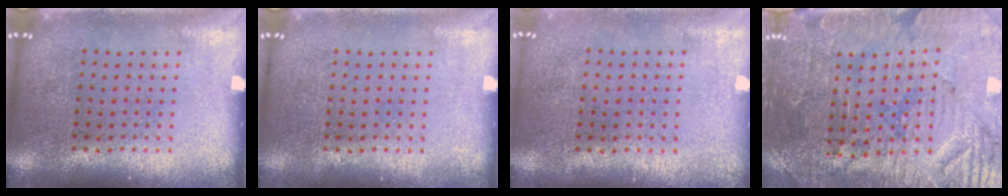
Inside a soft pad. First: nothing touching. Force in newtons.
{"total": 0.0}
{"total": 0.0}
{"total": 3.7, "press": 3.4, "slide": 1.5}